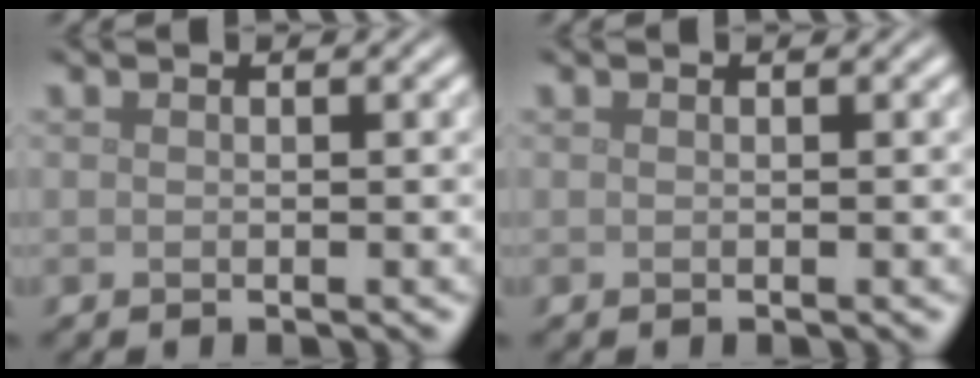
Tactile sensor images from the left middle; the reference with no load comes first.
{"total": 0.0}